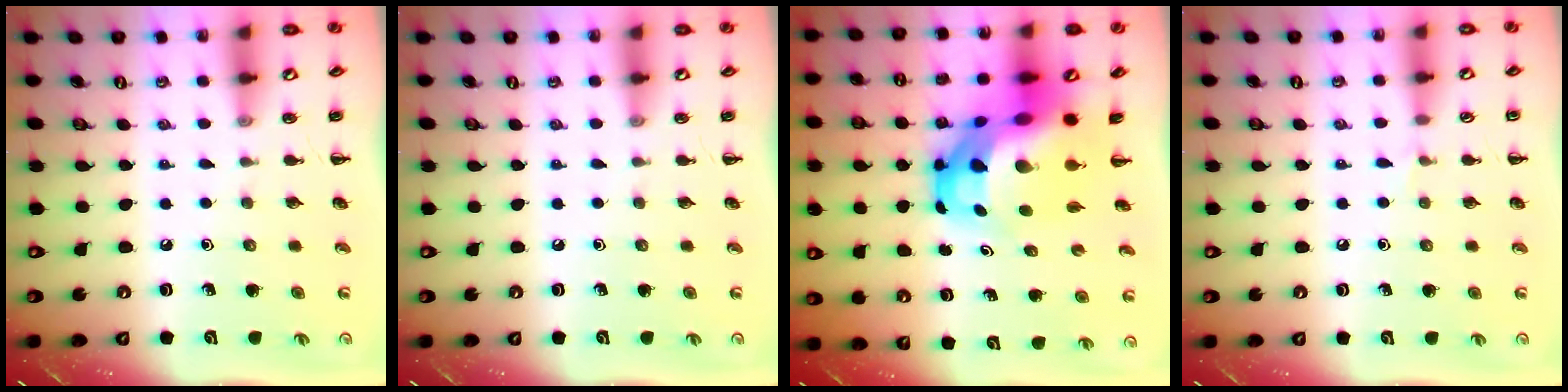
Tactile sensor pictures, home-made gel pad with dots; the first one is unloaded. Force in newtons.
{"total": 0.0}
{"total": 16.3, "press": 15.7, "slide": 4.2}
{"total": 3.4, "press": 3.2, "slide": 1.3}